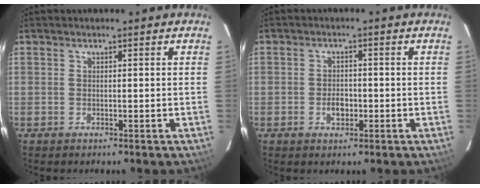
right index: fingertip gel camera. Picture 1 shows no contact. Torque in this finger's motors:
{"motor_torque": [0.58, 0.18, 0.18, 0.01]}